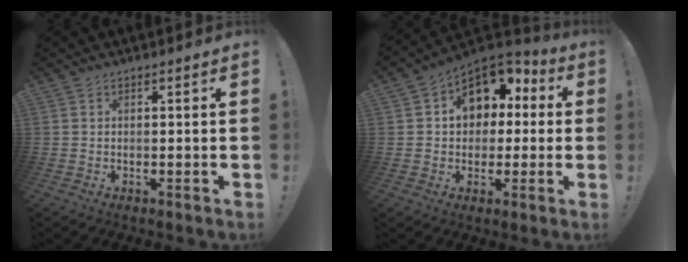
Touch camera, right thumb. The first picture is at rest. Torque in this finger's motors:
{"motor_torque": [1.60, 2.74, 0.65, -0.51, 0.21]}